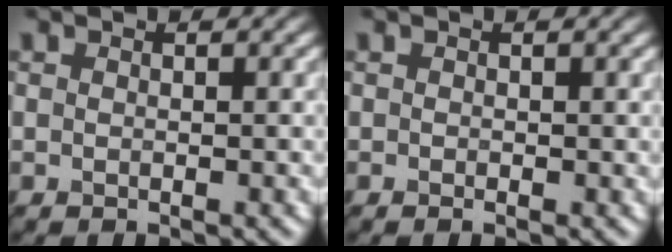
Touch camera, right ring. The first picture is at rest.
{"total": 0.0}